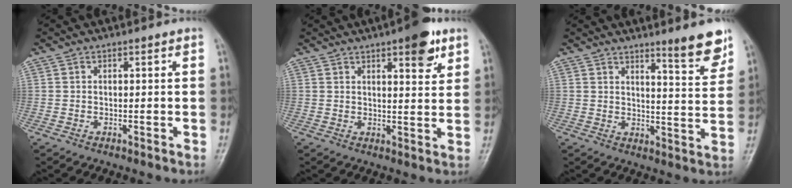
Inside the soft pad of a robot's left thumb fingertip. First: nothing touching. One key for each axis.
{"total": 7.7, "fx": 4.4, "fy": 2.5, "fz": 5.8, "tx": -0.060, "ty": -0.019, "tz": 0.055}
{"total": 8.1, "fx": 6.0, "fy": 0.9, "fz": 5.4, "tx": -0.063, "ty": -0.050, "tz": 0.087}